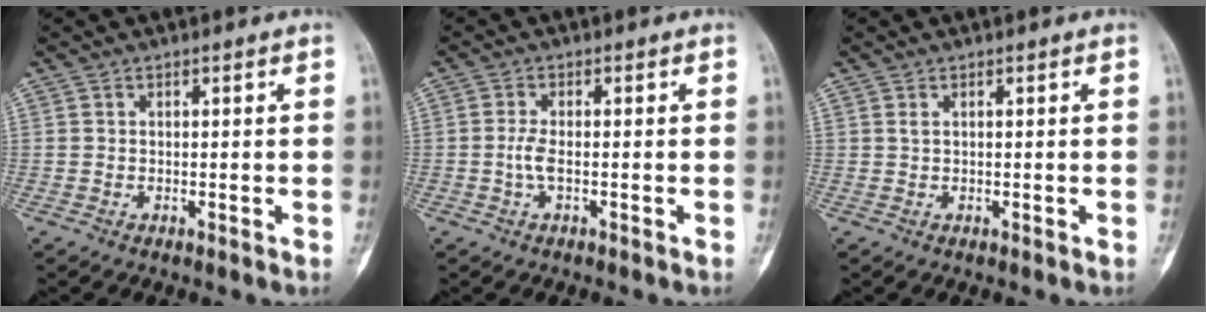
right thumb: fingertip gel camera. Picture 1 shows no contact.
{"total": 2.2, "force": [-0.6, 0.9, 1.9], "torque": [-0.042, 0.003, -0.013]}
{"total": 0.5, "force": [0.2, 0.2, 0.4], "torque": [-0.009, 0.003, 0.004]}